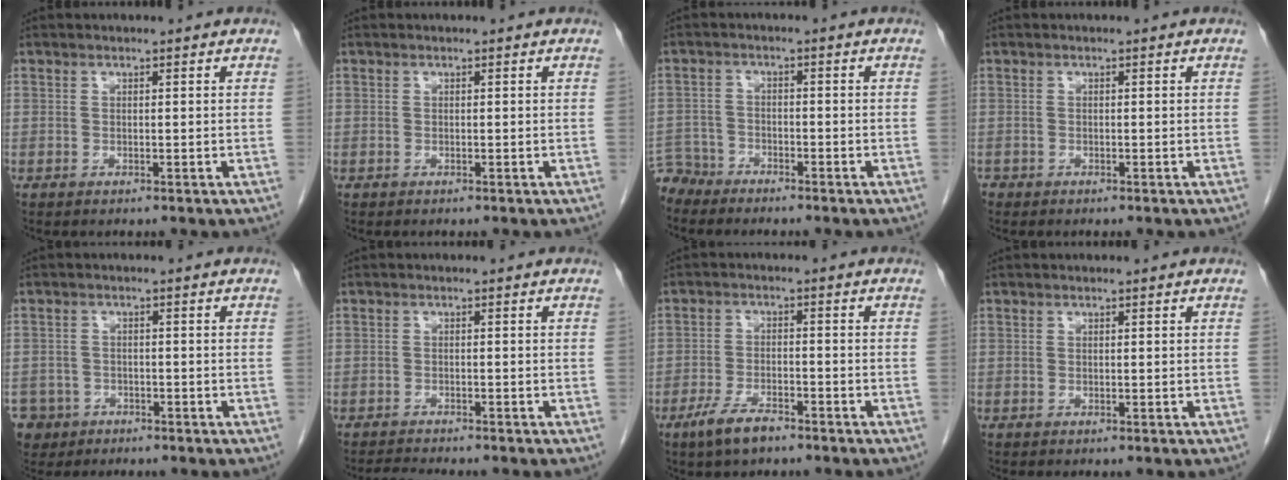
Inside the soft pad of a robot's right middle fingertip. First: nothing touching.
{"total": 0.0}
{"total": 4.8, "force": [-4.5, 1.6, -0.6], "torque": [0.012, -0.007, -0.089]}
{"total": 0.7, "force": [-0.6, 0.4, 0.1], "torque": [-0.007, 0.001, -0.012]}
{"total": 5.8, "force": [-3.5, 4.6, 0.5], "torque": [-0.016, 0.006, -0.056]}
{"total": 3.7, "force": [-3.4, 0.0, 1.3], "torque": [-0.023, -0.013, -0.052]}
{"total": 5.2, "force": [-3.7, 1.5, 3.3], "torque": [-0.073, -0.003, -0.067]}
{"total": 0.0}